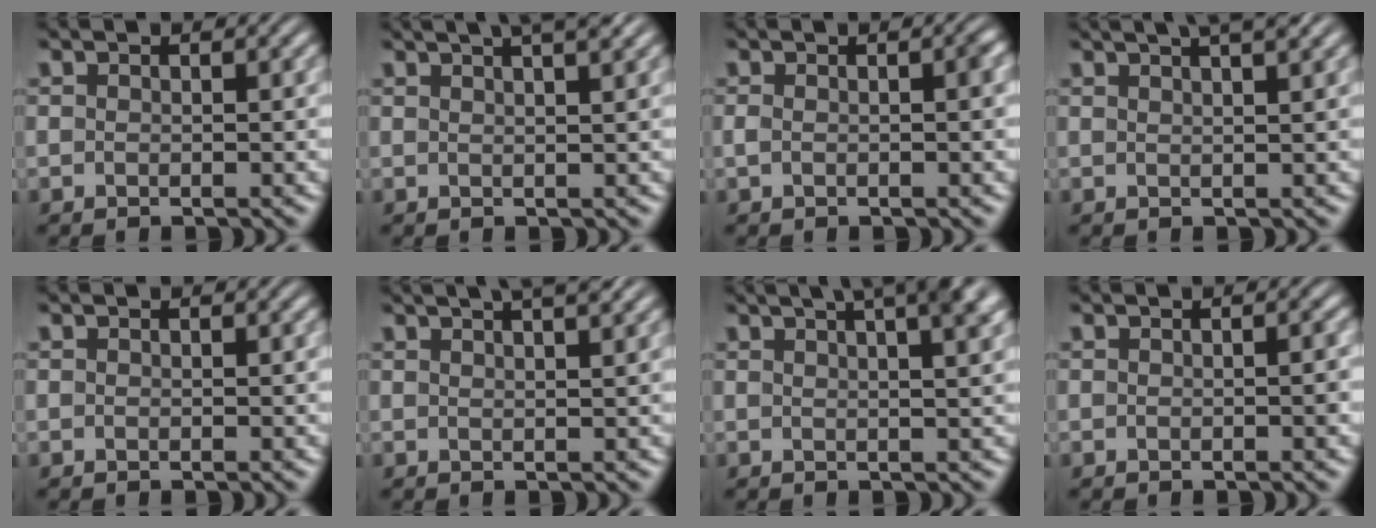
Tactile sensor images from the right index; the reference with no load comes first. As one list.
[{"total": 6.4, "force": [4.0, 2.2, 4.5], "torque": [-0.044, 0.026, 0.051]}, {"total": 1.1, "force": [-0.3, 0.2, 1.1], "torque": [-0.020, -0.002, -0.002]}, {"total": 5.5, "force": [3.6, 1.6, 3.8], "torque": [-0.037, 0.022, 0.047]}, {"total": 0.0}, {"total": 4.9, "force": [3.3, 1.2, 3.4], "torque": [-0.031, 0.018, 0.045]}, {"total": 9.8, "force": [5.4, 4.2, 7.0], "torque": [-0.087, 0.026, 0.072]}, {"total": 0.5, "force": [-0.1, 0.0, 0.5], "torque": [-0.006, 0.003, -0.003]}]